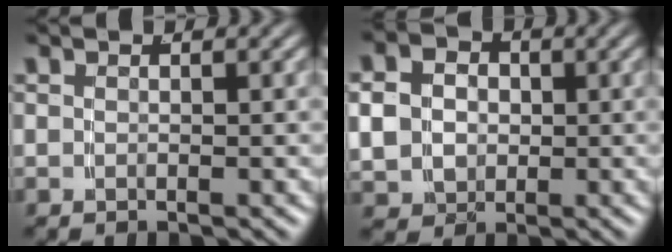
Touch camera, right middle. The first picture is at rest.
{"total": 6.3, "force": [0.0, 5.4, 3.2], "torque": [-0.073, -0.021, 0.005]}